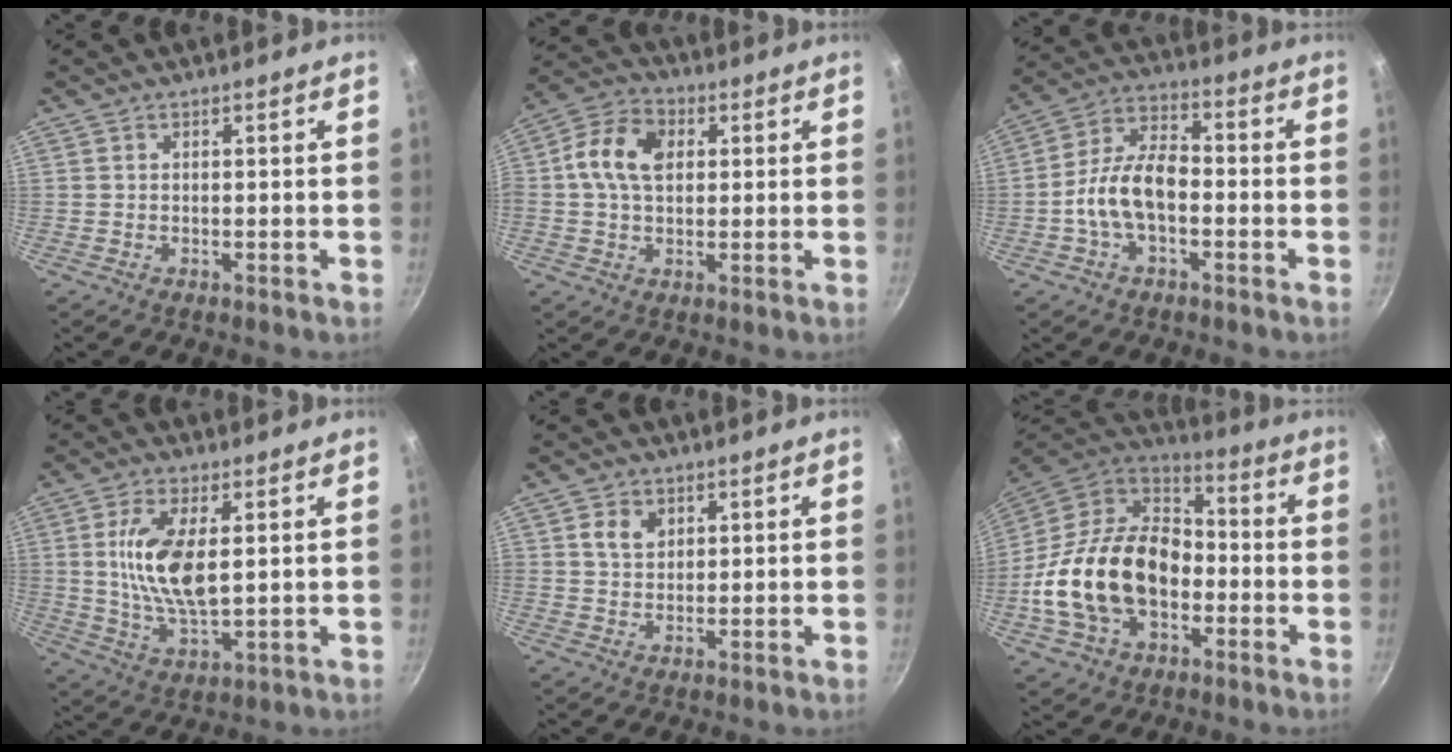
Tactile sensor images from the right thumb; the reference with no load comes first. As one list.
[{"total": 10.5, "force": [1.7, 7.2, 7.4], "torque": [-0.121, 0.015, 0.014]}, {"total": 11.0, "force": [-2.5, 6.2, 8.8], "torque": [-0.143, 0.044, -0.057]}, {"total": 12.2, "force": [2.1, 5.3, 10.8], "torque": [-0.205, -0.011, 0.045]}, {"total": 4.2, "force": [1.6, 3.2, 2.3], "torque": [-0.026, -0.003, 0.028]}, {"total": 23.5, "force": [-4.7, 16.1, 16.4], "torque": [-0.282, 0.047, -0.089]}]